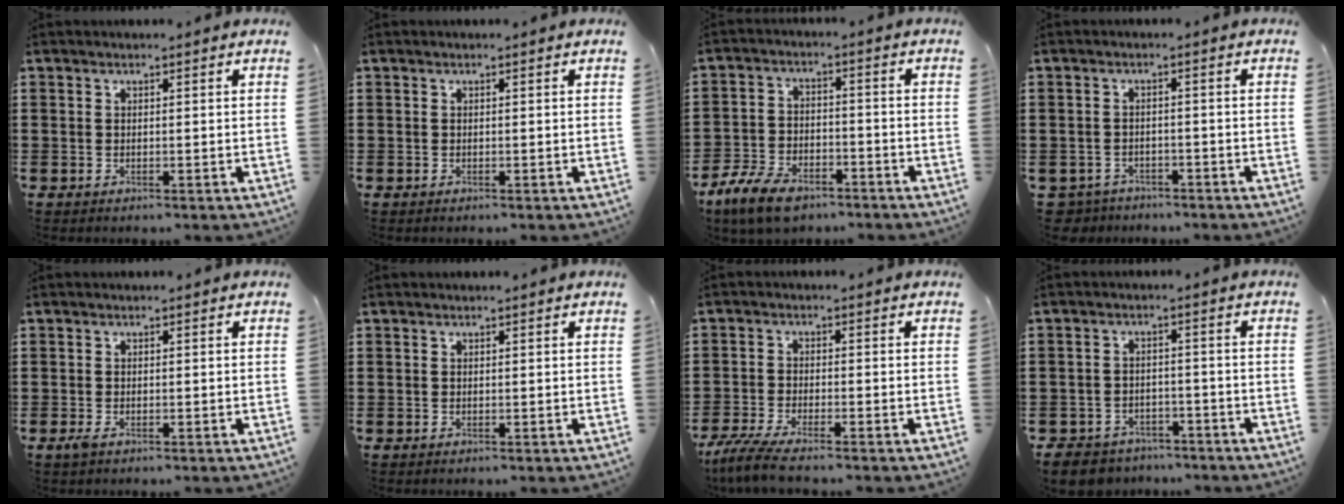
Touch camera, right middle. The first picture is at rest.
{"total": 0.0}
{"total": 8.0, "force": [-6.1, 3.1, 4.2], "torque": [-0.095, 0.010, -0.117]}
{"total": 2.5, "force": [-2.4, 0.6, -0.2], "torque": [-0.006, -0.002, -0.054]}
{"total": 0.8, "force": [-0.3, 0.3, 0.6], "torque": [-0.014, -0.003, -0.006]}
{"total": 0.0}
{"total": 4.7, "force": [-4.1, 0.2, 2.3], "torque": [-0.067, -0.020, -0.085]}
{"total": 4.5, "force": [-4.3, 1.2, 0.2], "torque": [-0.018, 0.005, -0.091]}